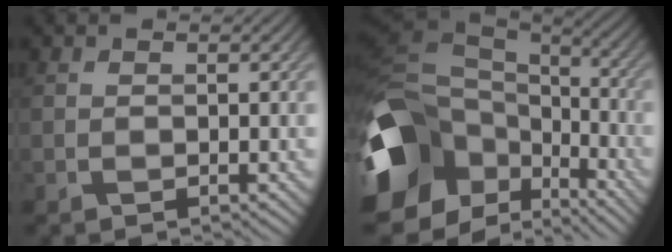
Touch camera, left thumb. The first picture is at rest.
{"total": 18.0, "force": [-6.7, 12.6, 11.0], "torque": [-0.276, -0.028, -0.103]}